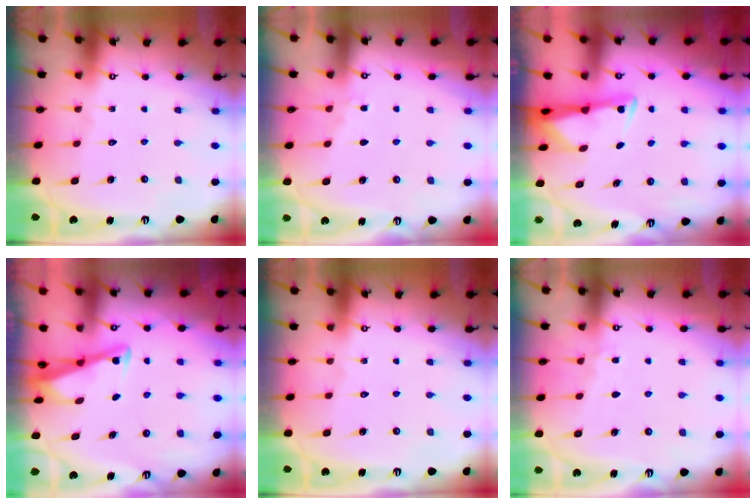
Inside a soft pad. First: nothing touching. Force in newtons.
{"total": 3.6, "press": 3.5, "slide": 0.5}
{"total": 3.1, "press": 3.1, "slide": 0.6}
{"total": 3.5, "press": 3.4, "slide": 0.3}
{"total": 0.0}
{"total": 4.2, "press": 4.2, "slide": 0.5}